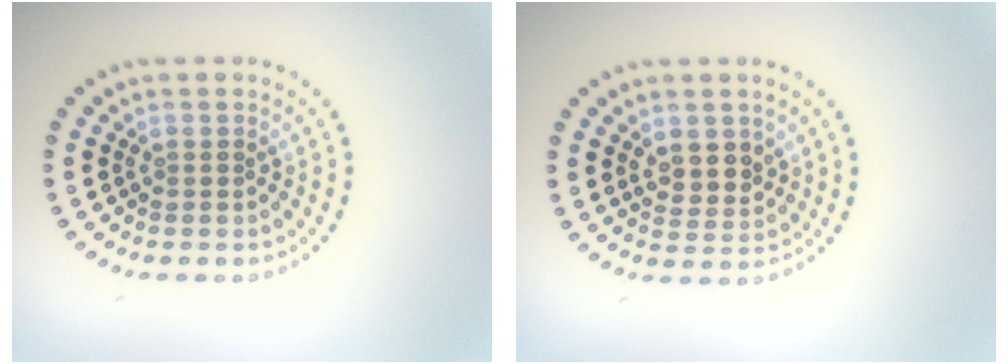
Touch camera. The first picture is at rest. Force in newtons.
{"total": 2.5, "press": 2.3, "slide": 0.9}